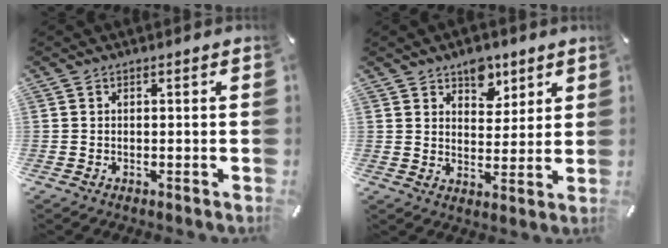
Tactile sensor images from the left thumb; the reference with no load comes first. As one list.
[{"total": 7.5, "force": [5.2, 4.9, 2.4], "torque": [-0.010, -0.028, 0.088]}]